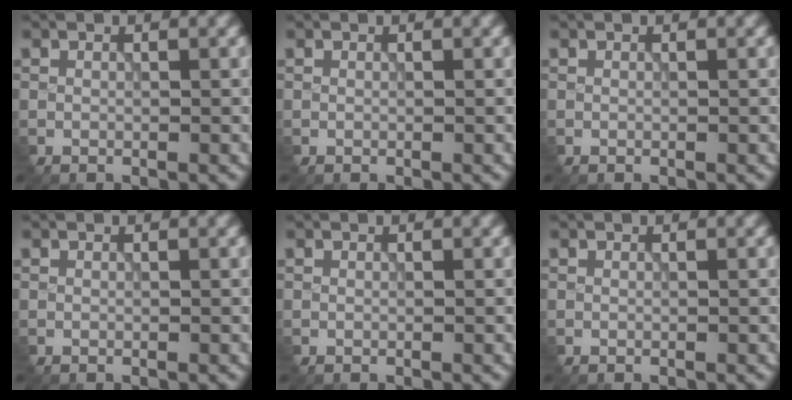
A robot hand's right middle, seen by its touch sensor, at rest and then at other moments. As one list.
[{"total": 0.0}, {"total": 0.0}, {"total": 0.0}, {"total": 0.0}, {"total": 0.0}]